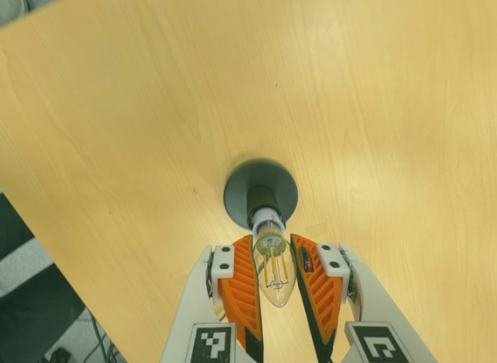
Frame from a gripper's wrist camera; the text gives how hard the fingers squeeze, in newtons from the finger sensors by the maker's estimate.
{"total": 10.9, "left": 10.1, "right": 11.7}